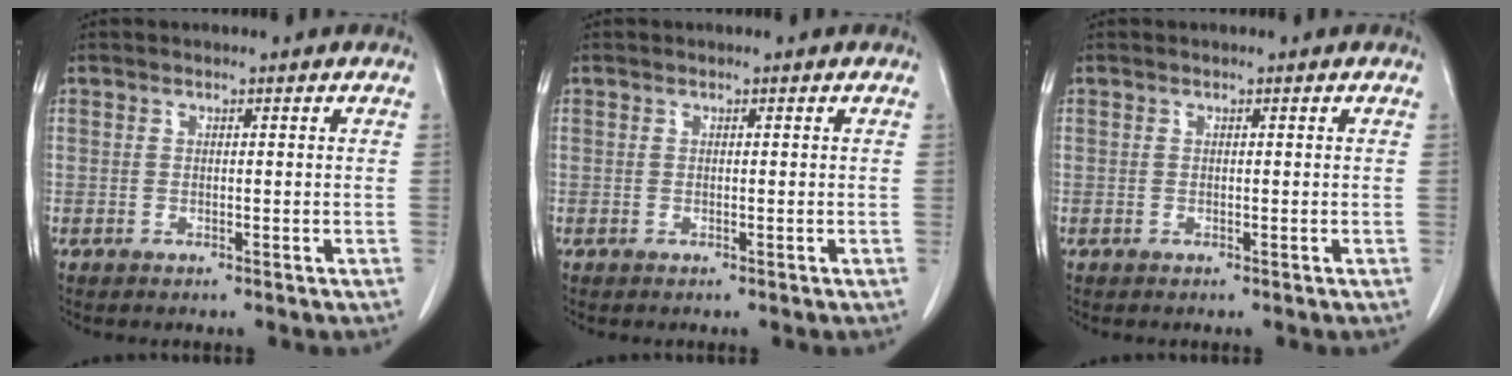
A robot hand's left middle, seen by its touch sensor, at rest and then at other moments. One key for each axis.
{"total": 0.0}
{"total": 0.0}